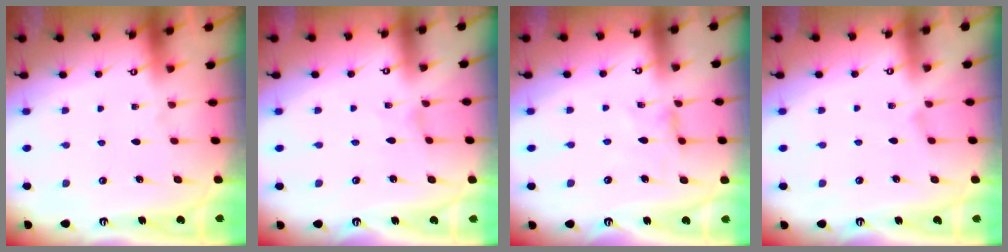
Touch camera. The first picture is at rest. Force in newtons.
{"total": 0.0}
{"total": 2.0, "press": 1.9, "slide": 0.4}
{"total": 0.7, "press": 0.6, "slide": 0.3}